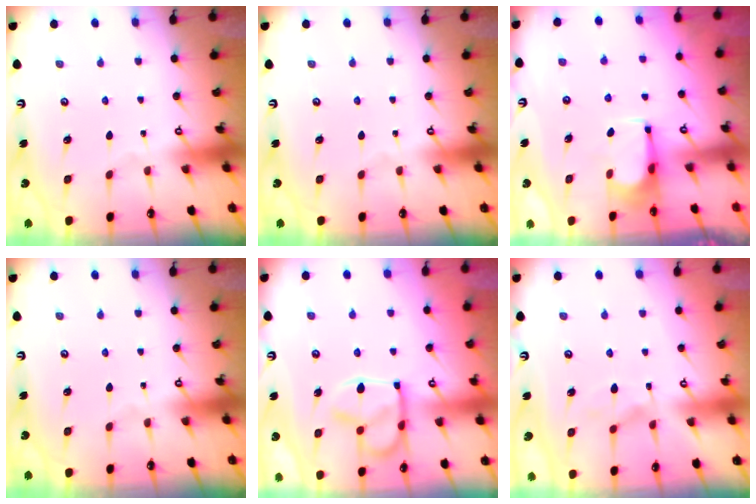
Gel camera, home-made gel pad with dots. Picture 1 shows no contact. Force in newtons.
{"total": 0.0}
{"total": 6.4, "press": 6.4, "slide": 0.7}
{"total": 0.0}
{"total": 14.6, "press": 14.6, "slide": 0.9}
{"total": 2.3, "press": 2.1, "slide": 0.9}